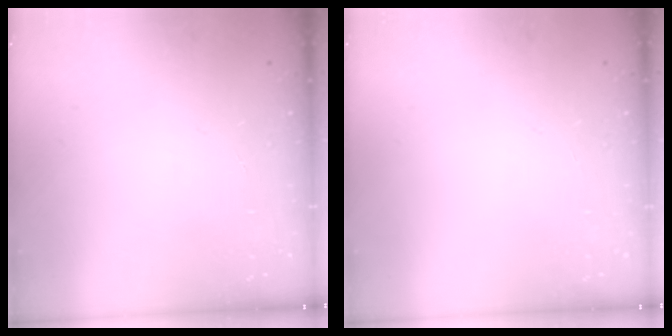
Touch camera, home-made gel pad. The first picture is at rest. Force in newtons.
{"total": 0.0}